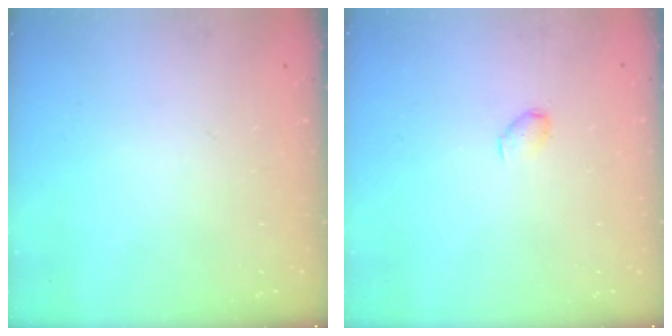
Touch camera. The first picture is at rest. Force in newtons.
{"total": 3.5, "press": 3.5, "slide": 0.6}